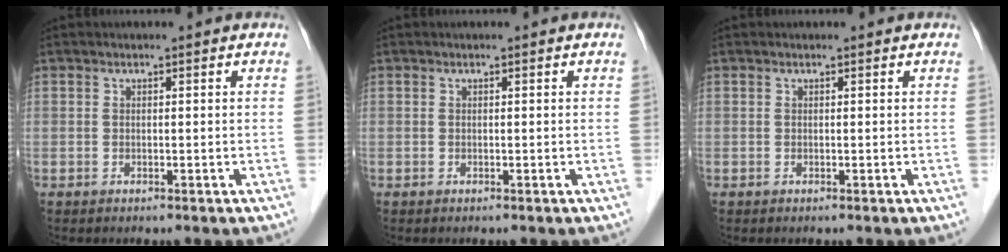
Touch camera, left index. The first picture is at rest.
{"total": 0.0}
{"total": 0.0}